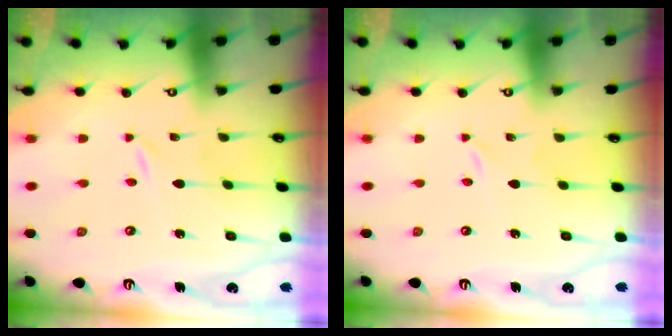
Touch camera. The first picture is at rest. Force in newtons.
{"total": 0.0}